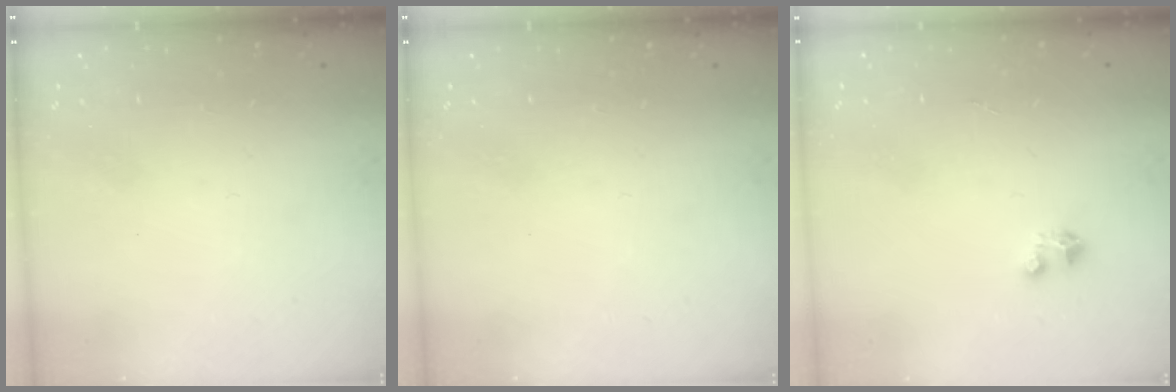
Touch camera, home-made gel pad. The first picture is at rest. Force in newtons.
{"total": 0.0}
{"total": 2.1, "press": 2.1, "slide": 0.1}